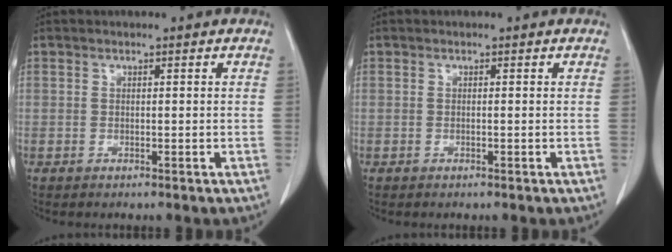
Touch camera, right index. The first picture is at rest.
{"total": 0.0}